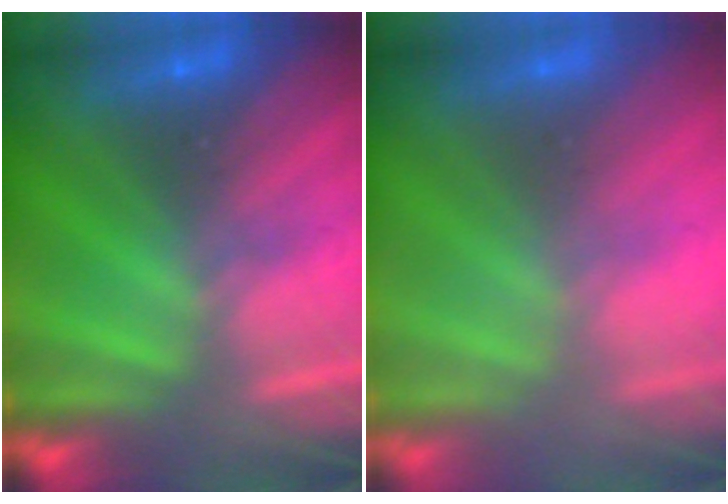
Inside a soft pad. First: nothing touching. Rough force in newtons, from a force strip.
{"total": 2.6}